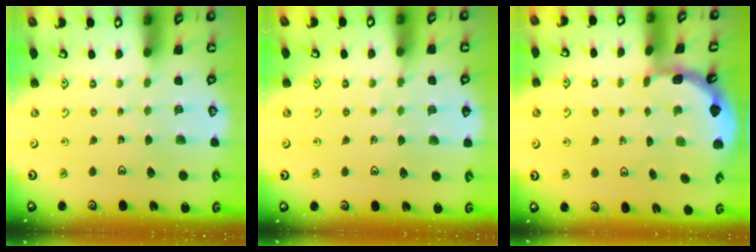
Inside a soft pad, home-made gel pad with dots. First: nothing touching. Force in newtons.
{"total": 5.0, "press": 4.8, "slide": 1.3}
{"total": 1.6, "press": 1.6, "slide": 0.2}